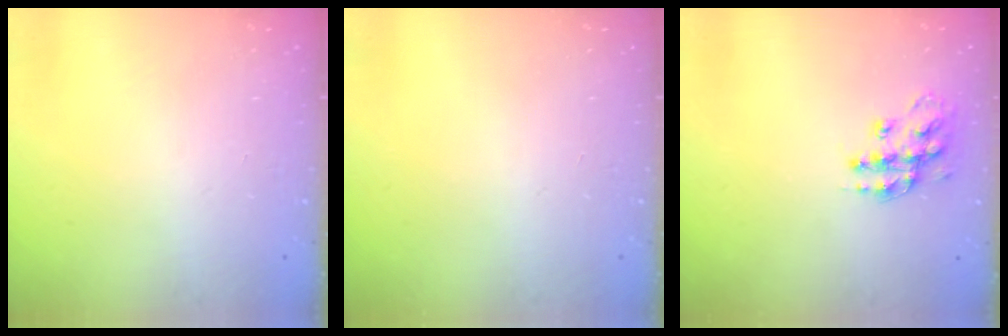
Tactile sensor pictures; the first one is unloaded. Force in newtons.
{"total": 0.0}
{"total": 13.8, "press": 13.7, "slide": 0.8}